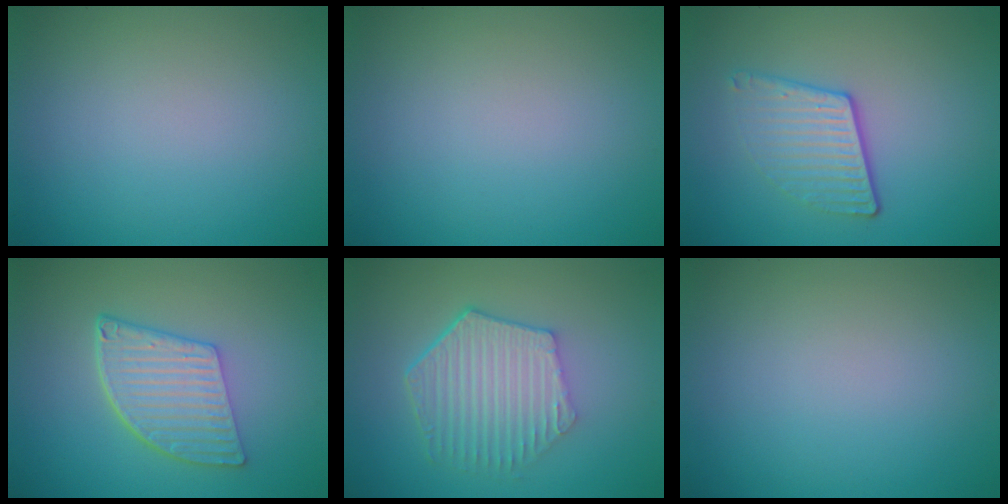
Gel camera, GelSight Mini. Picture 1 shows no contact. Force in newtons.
{"total": 0.0}
{"total": 3.6, "press": 2.7, "slide": 2.4}
{"total": 5.6, "press": 4.2, "slide": 3.7}
{"total": 5.7, "press": 4.3, "slide": 3.8}
{"total": 0.0}